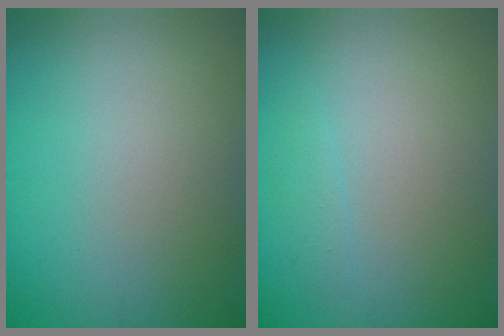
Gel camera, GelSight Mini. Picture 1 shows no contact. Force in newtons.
{"total": 0.8, "press": 0.8, "slide": 0.0}